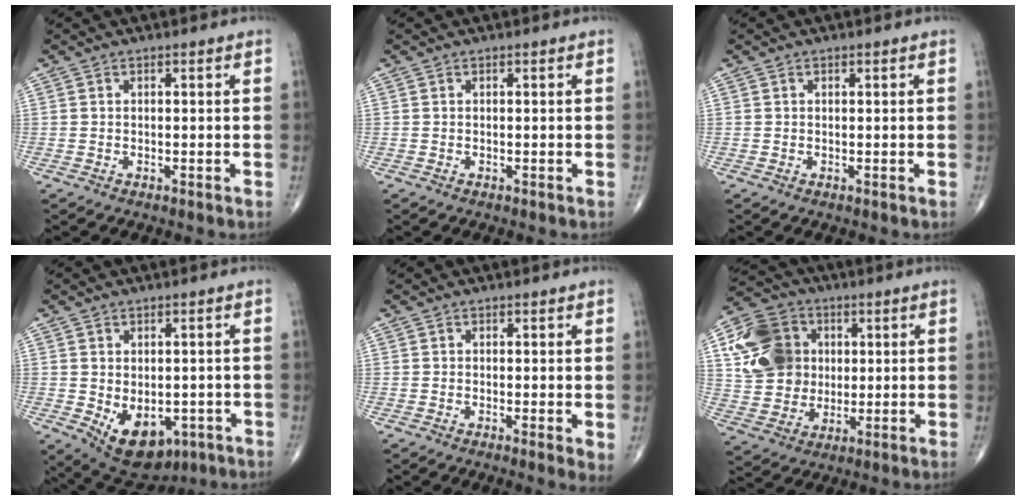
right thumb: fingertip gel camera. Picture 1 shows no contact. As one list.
[{"total": 0.0}, {"total": 0.0}, {"total": 10.8, "force": [-3.2, 7.0, 7.5], "torque": [-0.087, -0.006, -0.027]}, {"total": 2.4, "force": [-0.1, 0.6, 2.4], "torque": [-0.038, -0.010, -0.007]}, {"total": 14.6, "force": [3.1, 12.3, 7.3], "torque": [-0.117, 0.004, 0.056]}]